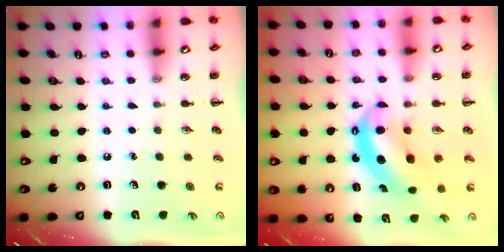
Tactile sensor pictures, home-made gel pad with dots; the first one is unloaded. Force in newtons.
{"total": 7.4, "press": 7.2, "slide": 1.8}